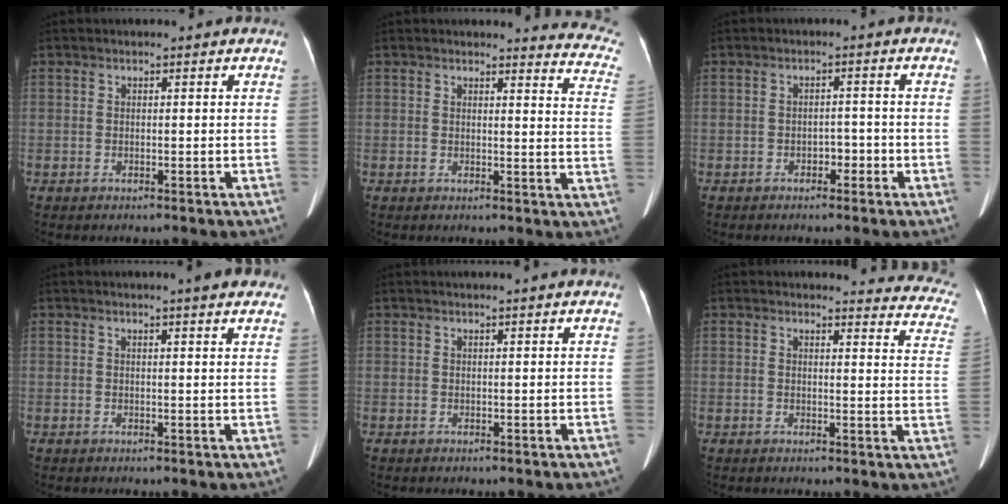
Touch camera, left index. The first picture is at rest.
{"total": 9.9, "force": [9.8, 0.8, 0.5], "torque": [0.026, -0.099, 0.064]}
{"total": 2.4, "force": [-1.5, 1.3, 1.4], "torque": [-0.013, 0.009, -0.025]}
{"total": 5.0, "force": [4.2, 0.1, 2.8], "torque": [-0.033, 0.005, 0.042]}
{"total": 2.2, "force": [2.0, -0.6, 0.9], "torque": [-0.016, 0.011, 0.030]}
{"total": 12.6, "force": [12.4, 1.9, 1.6], "torque": [0.025, -0.095, 0.088]}